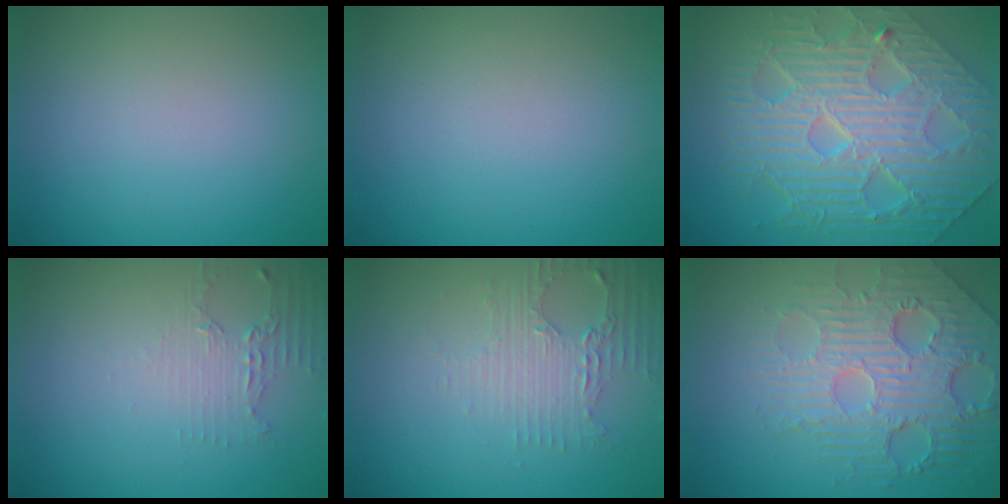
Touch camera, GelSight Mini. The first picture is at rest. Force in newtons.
{"total": 0.0}
{"total": 10.4, "press": 7.7, "slide": 6.9}
{"total": 2.0, "press": 1.5, "slide": 1.3}
{"total": 3.3, "press": 2.6, "slide": 2.0}
{"total": 6.1, "press": 4.9, "slide": 3.7}